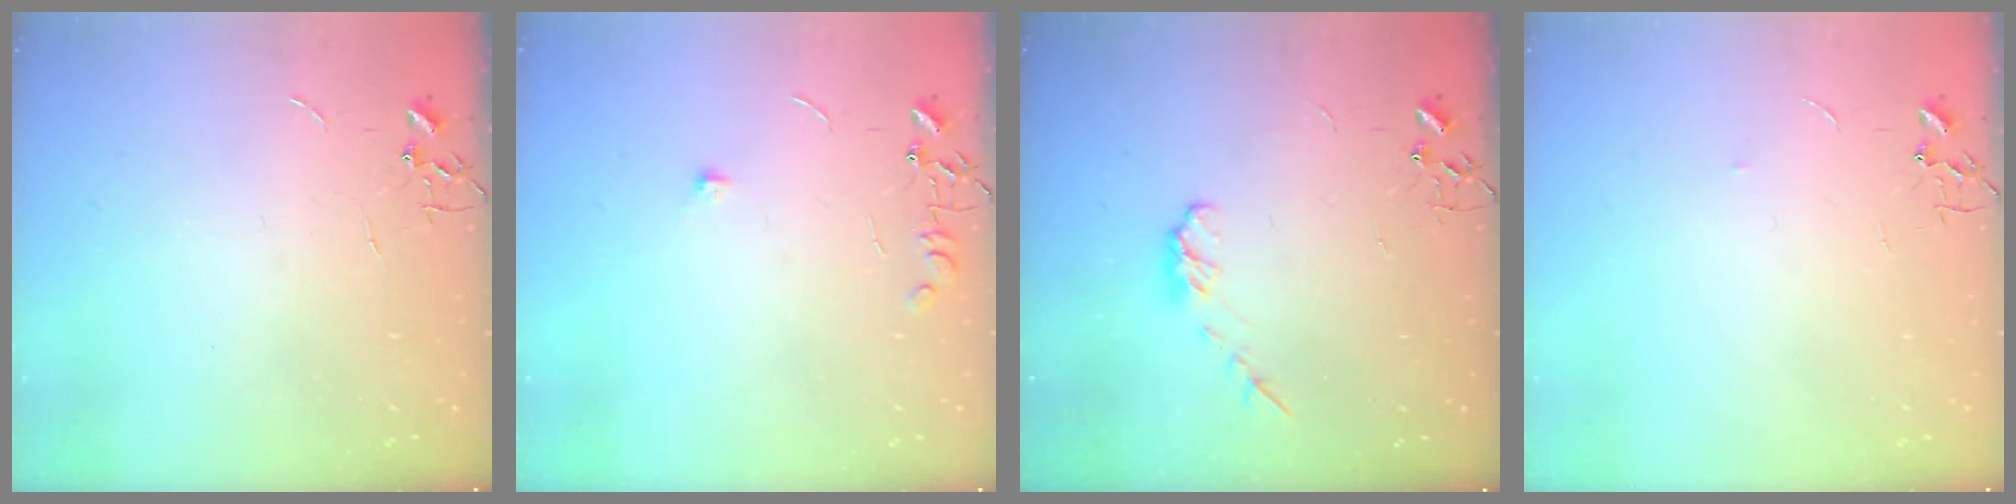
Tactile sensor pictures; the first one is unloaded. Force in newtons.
{"total": 7.6, "press": 7.6, "slide": 0.7}
{"total": 5.8, "press": 5.8, "slide": 0.7}
{"total": 2.6, "press": 2.5, "slide": 0.4}